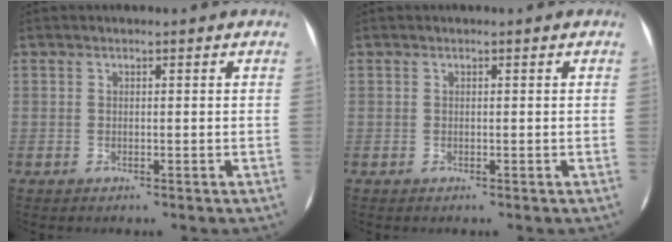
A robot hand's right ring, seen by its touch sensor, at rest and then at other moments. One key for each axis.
{"total": 0.0}